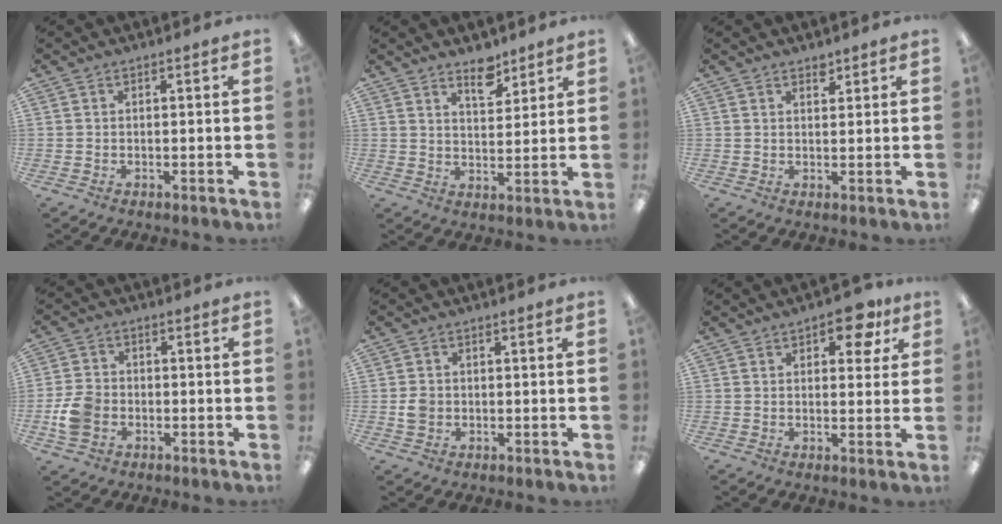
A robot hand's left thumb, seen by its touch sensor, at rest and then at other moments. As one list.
[{"total": 6.9, "force": [5.5, 3.0, 2.9], "torque": [-0.032, -0.038, 0.096]}, {"total": 2.1, "force": [1.8, 0.9, 0.6], "torque": [0.002, -0.011, 0.030]}, {"total": 7.0, "force": [-2.0, 5.4, 4.0], "torque": [-0.075, 0.011, -0.037]}, {"total": 2.7, "force": [-0.2, 2.4, 1.2], "torque": [-0.014, 0.001, -0.006]}, {"total": 7.9, "force": [4.3, 3.9, 5.4], "torque": [-0.050, -0.020, 0.065]}]